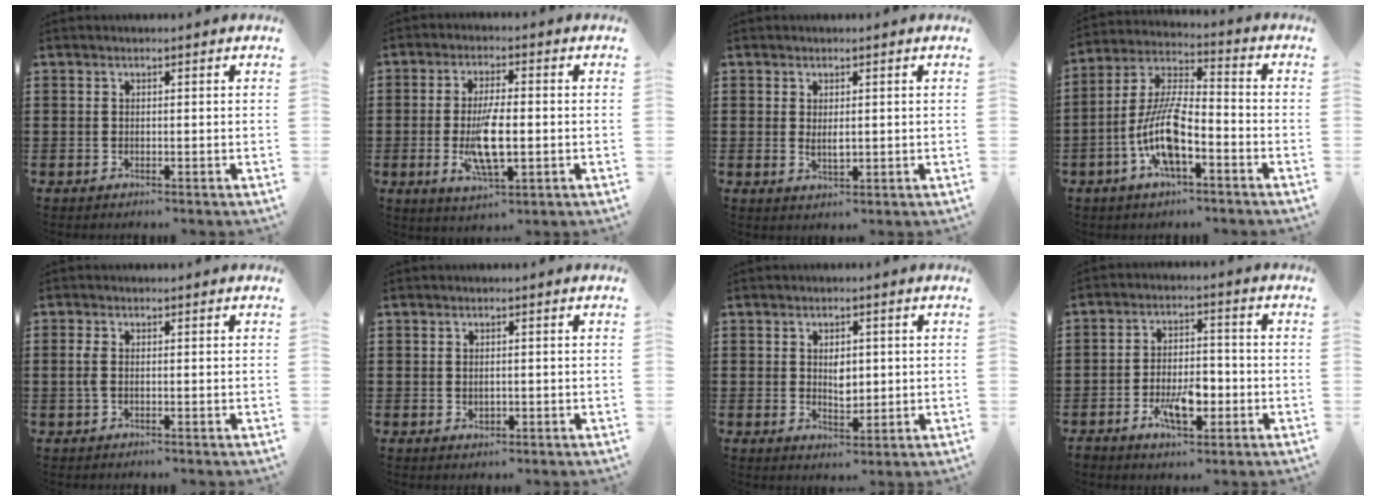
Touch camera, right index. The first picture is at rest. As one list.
[{"total": 8.7, "force": [-1.5, 3.0, 8.1], "torque": [-0.162, -0.009, -0.025]}, {"total": 2.1, "force": [0.3, 0.8, 1.9], "torque": [-0.029, -0.002, 0.003]}, {"total": 11.0, "force": [-4.4, 3.9, 9.3], "torque": [-0.215, -0.003, -0.088]}, {"total": 1.8, "force": [-0.2, 0.8, 1.6], "torque": [-0.044, -0.004, -0.009]}, {"total": 1.1, "force": [0.0, 0.7, 0.8], "torque": [-0.017, 0.005, -0.001]}, {"total": 3.4, "force": [0.4, 2.1, 2.6], "torque": [-0.039, 0.002, 0.003]}, {"total": 7.3, "force": [-3.1, 3.4, 5.8], "torque": [-0.110, 0.005, -0.053]}]